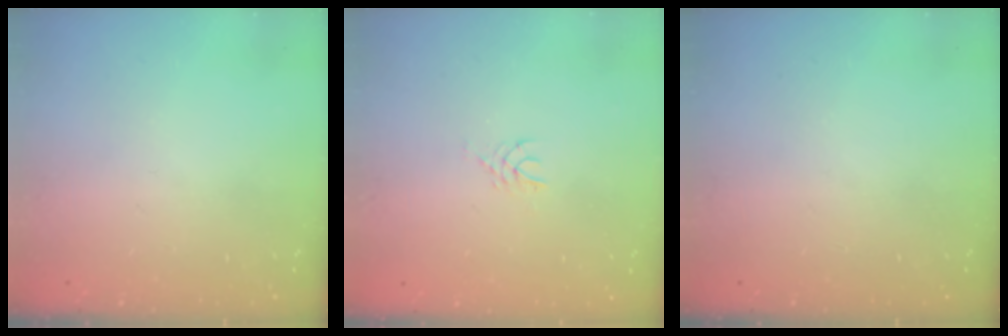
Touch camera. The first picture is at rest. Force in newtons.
{"total": 3.3, "press": 3.3, "slide": 0.4}
{"total": 0.0}